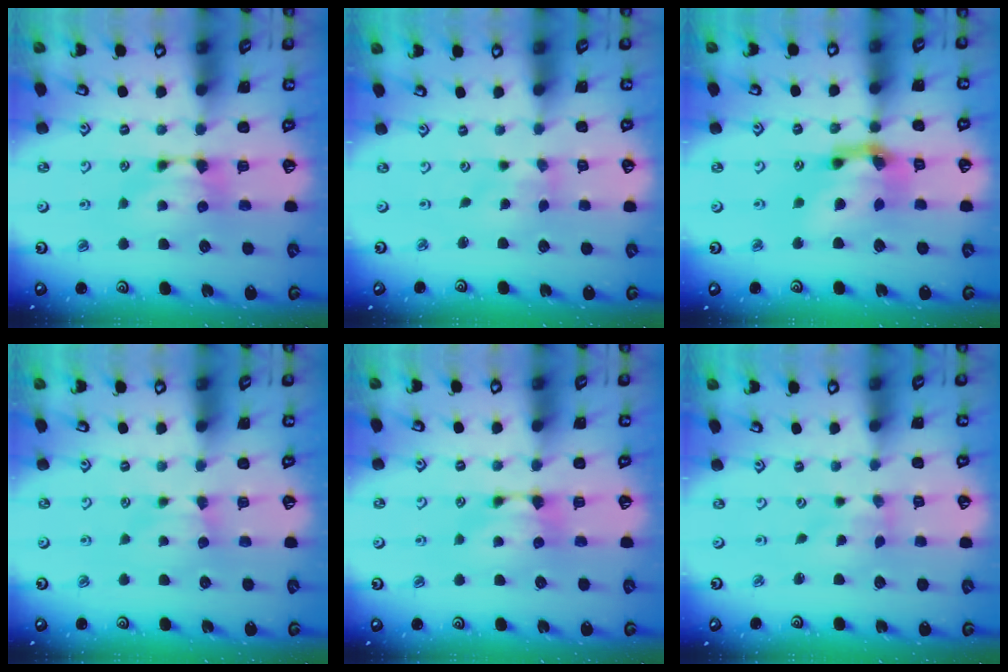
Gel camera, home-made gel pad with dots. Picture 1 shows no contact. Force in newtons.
{"total": 1.9, "press": 1.6, "slide": 0.9}
{"total": 8.2, "press": 7.9, "slide": 2.3}
{"total": 2.0, "press": 2.0, "slide": 0.5}
{"total": 0.0}
{"total": 2.0, "press": 1.7, "slide": 1.0}